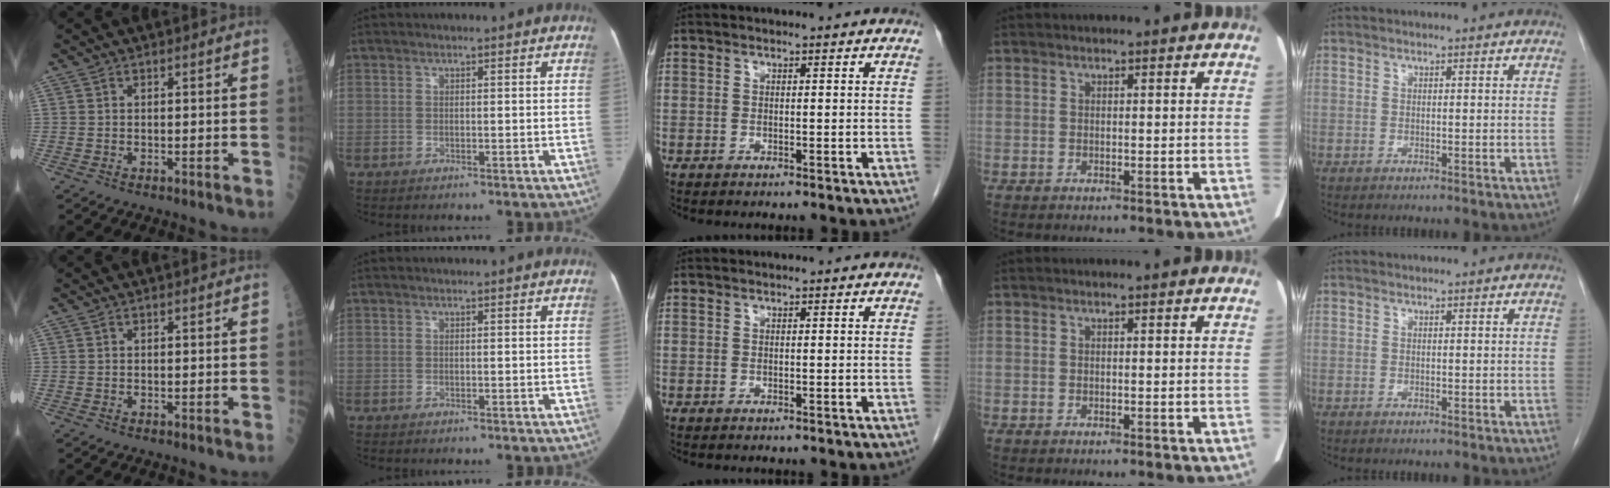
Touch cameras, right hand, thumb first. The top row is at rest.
{}